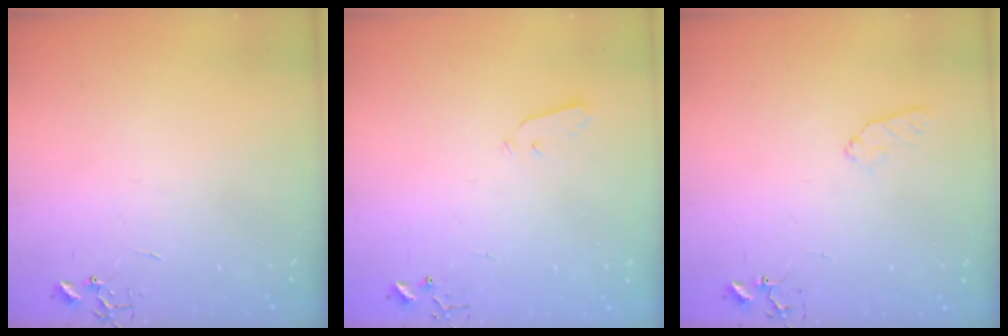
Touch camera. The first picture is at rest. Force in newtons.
{"total": 3.6, "press": 3.6, "slide": 0.2}
{"total": 7.7, "press": 7.6, "slide": 0.9}